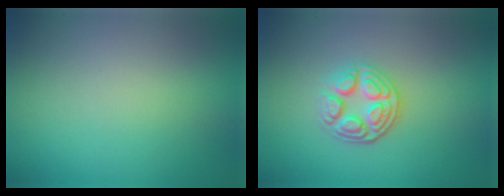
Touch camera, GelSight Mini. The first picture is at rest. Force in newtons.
{"total": 3.7, "press": 3.1, "slide": 2.2}